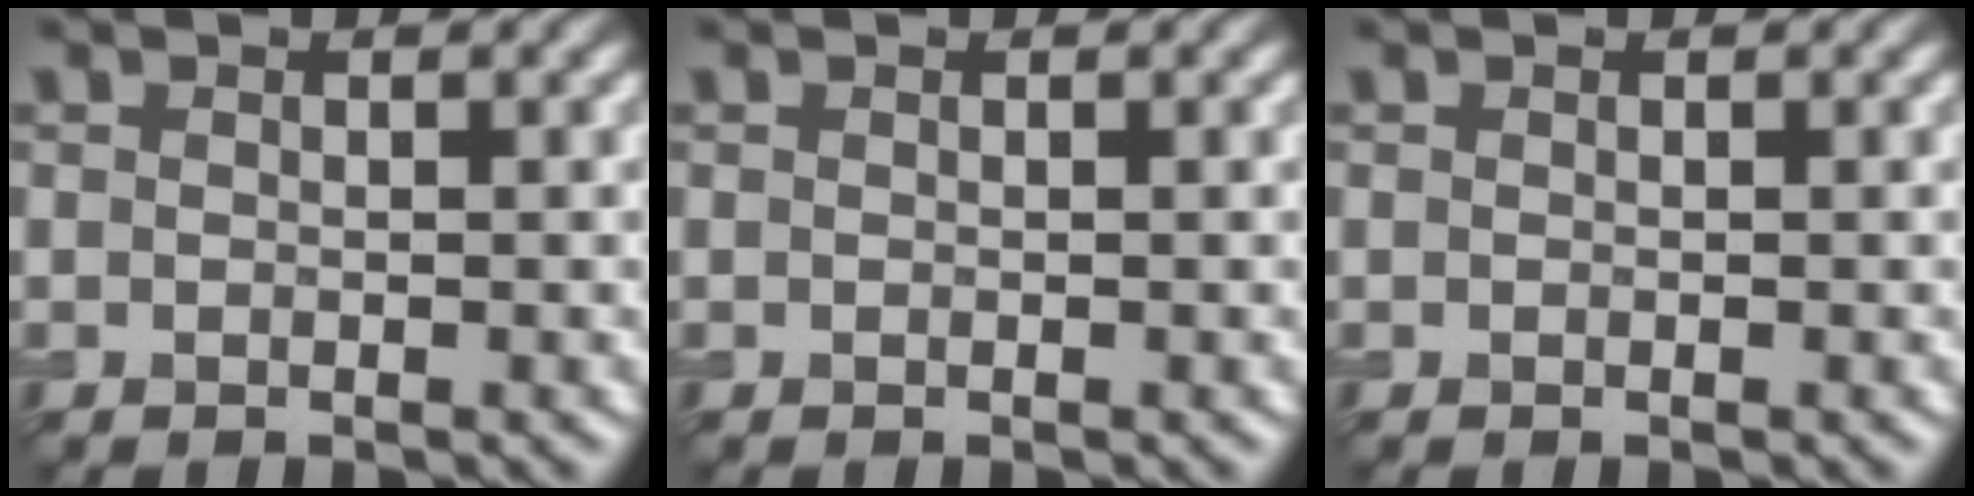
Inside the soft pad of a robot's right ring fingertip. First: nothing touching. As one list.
[{"total": 0.0}, {"total": 0.0}]